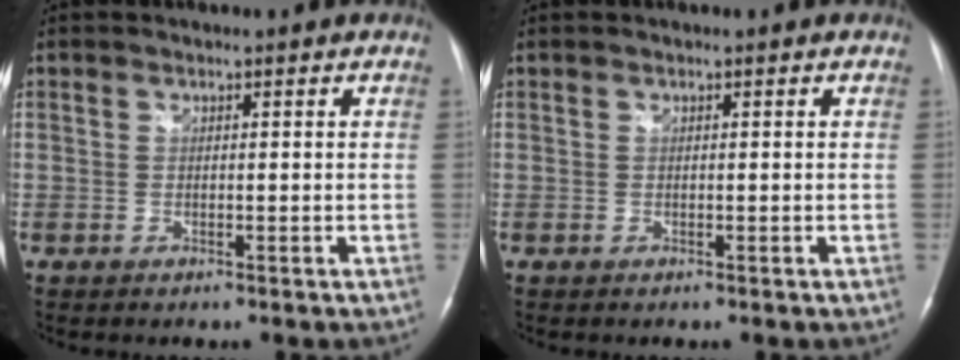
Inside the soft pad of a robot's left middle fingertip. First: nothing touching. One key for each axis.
{"total": 0.0}